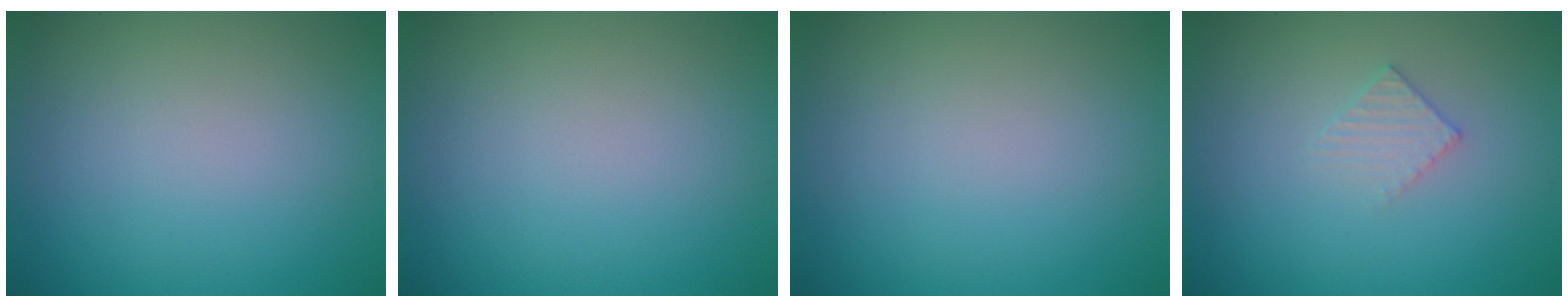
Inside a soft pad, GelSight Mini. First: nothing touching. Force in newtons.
{"total": 0.0}
{"total": 0.0}
{"total": 1.4, "press": 1.4, "slide": 0.2}